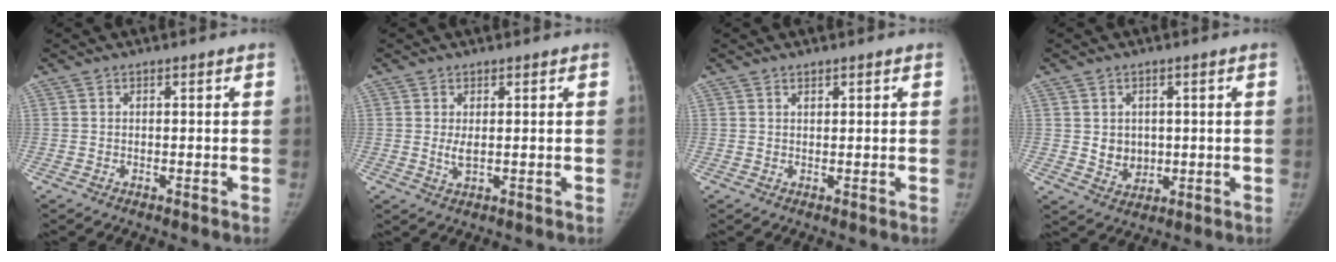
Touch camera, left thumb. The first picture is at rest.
{"total": 2.2, "force": [0.3, 1.0, 2.0], "torque": [-0.038, -0.007, 0.011]}
{"total": 1.0, "force": [0.8, 0.5, 0.4], "torque": [-0.001, -0.005, 0.012]}
{"total": 5.0, "force": [0.5, 4.3, 2.7], "torque": [-0.021, -0.009, 0.021]}